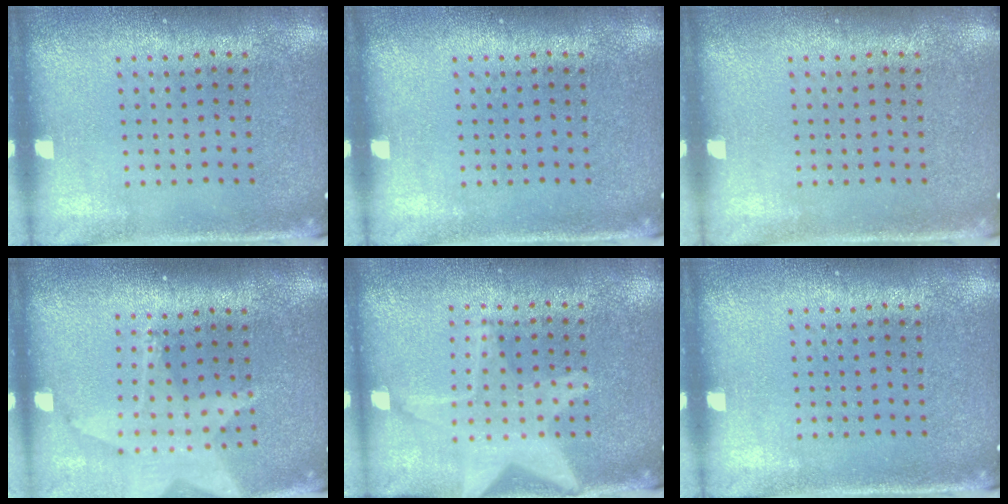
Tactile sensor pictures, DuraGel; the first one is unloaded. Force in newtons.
{"total": 0.0}
{"total": 0.0}
{"total": 1.8, "press": 1.4, "slide": 1.0}
{"total": 3.1, "press": 3.1, "slide": 0.4}
{"total": 0.0}